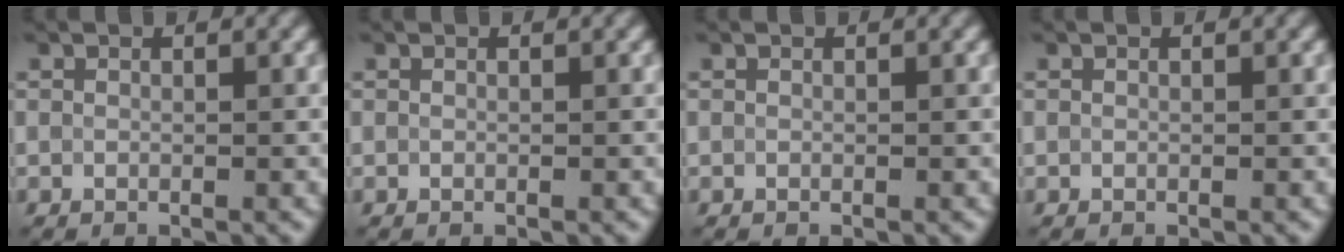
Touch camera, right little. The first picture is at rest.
{"total": 0.0}
{"total": 0.0}
{"total": 0.0}